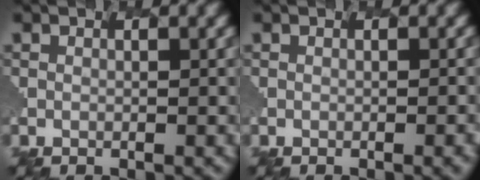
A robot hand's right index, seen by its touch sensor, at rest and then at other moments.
{"total": 2.7, "force": [-0.6, 1.2, 2.4], "torque": [-0.010, 0.004, -0.005]}